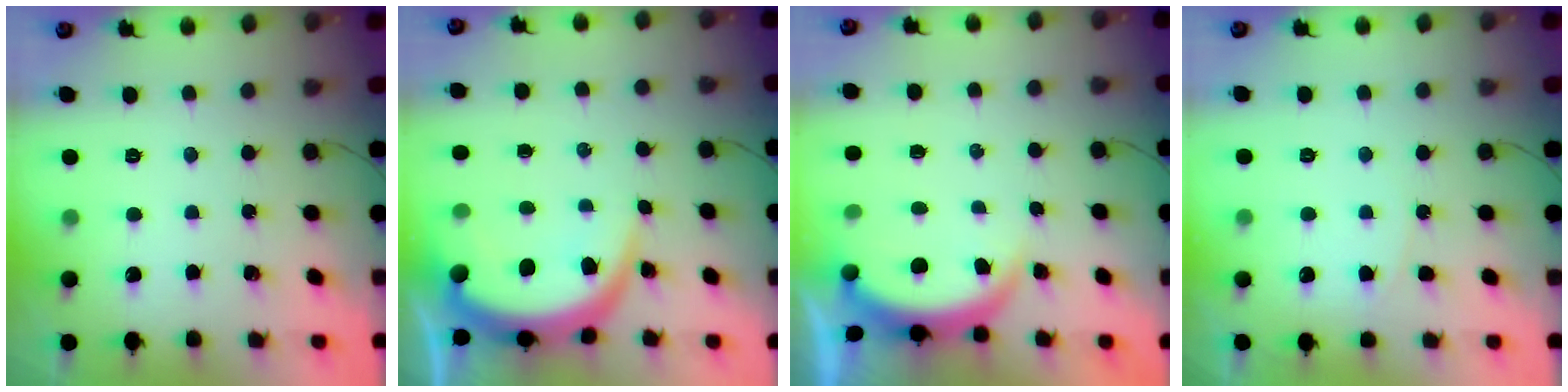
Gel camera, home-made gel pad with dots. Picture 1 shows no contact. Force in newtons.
{"total": 10.5, "press": 10.4, "slide": 1.1}
{"total": 5.1, "press": 5.0, "slide": 0.4}
{"total": 3.3, "press": 3.3, "slide": 0.5}